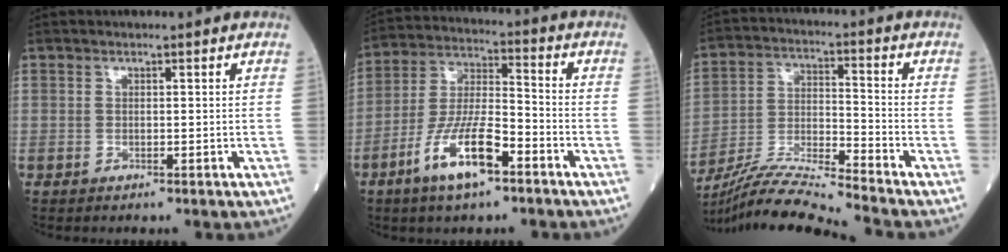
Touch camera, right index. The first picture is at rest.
{"total": 11.6, "force": [-6.2, 2.7, 9.5], "torque": [-0.194, -0.005, -0.118]}
{"total": 12.1, "force": [-11.2, -2.5, 3.8], "torque": [-0.069, -0.003, -0.213]}